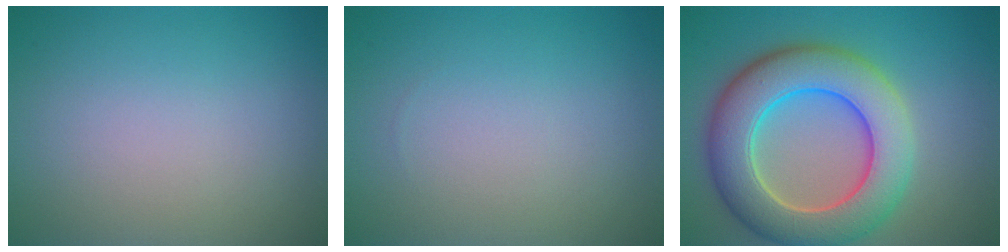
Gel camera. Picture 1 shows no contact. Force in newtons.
{"total": 0.0}
{"total": 9.8, "press": 9.8, "slide": 0.5}